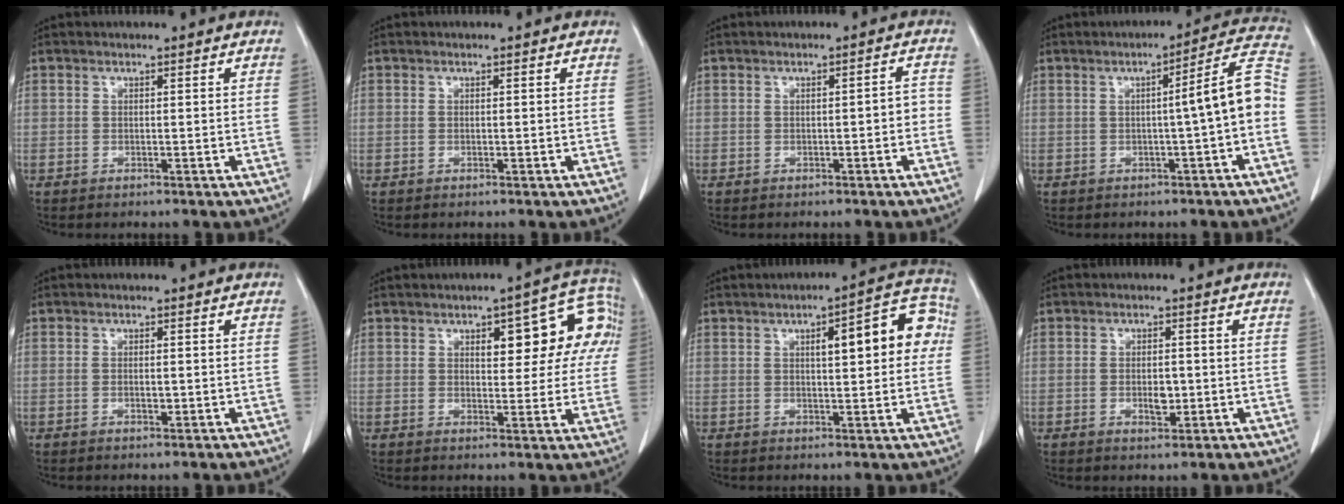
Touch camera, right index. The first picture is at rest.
{"total": 0.0}
{"total": 2.1, "force": [-0.5, 0.6, 1.9], "torque": [-0.021, 0.008, -0.007]}
{"total": 8.1, "force": [-1.1, -0.6, 8.0], "torque": [-0.100, 0.022, -0.019]}
{"total": 1.2, "force": [-0.2, 0.4, 1.1], "torque": [-0.020, -0.001, -0.002]}
{"total": 11.5, "force": [3.4, 4.8, 9.9], "torque": [-0.102, 0.037, 0.041]}
{"total": 10.5, "force": [2.2, 2.8, 9.9], "torque": [-0.120, 0.032, 0.024]}
{"total": 2.9, "force": [-0.5, 1.3, 2.5], "torque": [-0.042, 0.000, -0.003]}